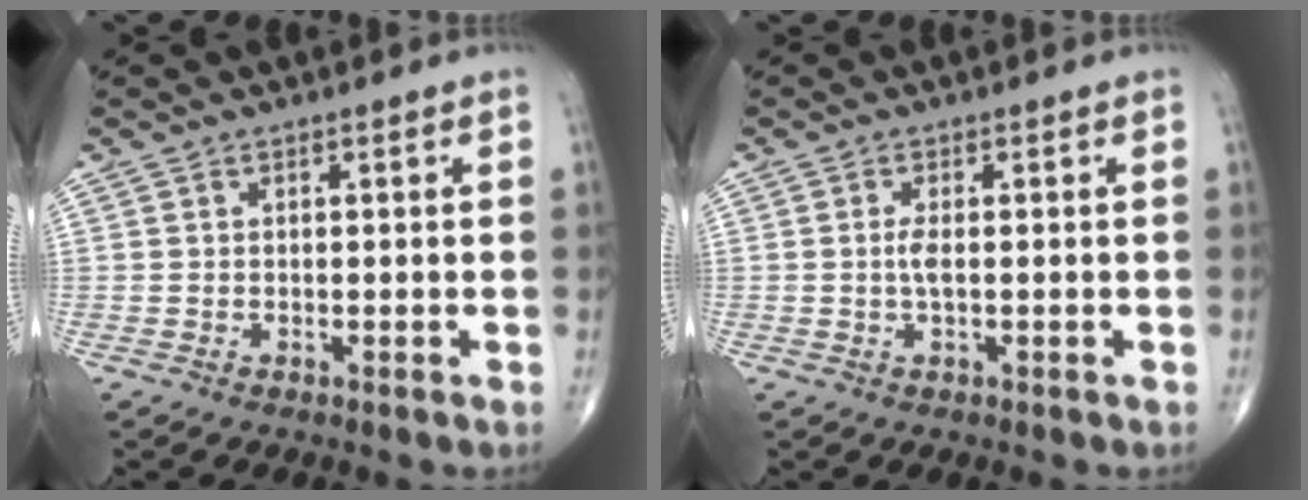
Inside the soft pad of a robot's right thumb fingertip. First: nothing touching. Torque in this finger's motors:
{"motor_torque": [1.15, 0.81, 0.33, -0.47, -0.03]}